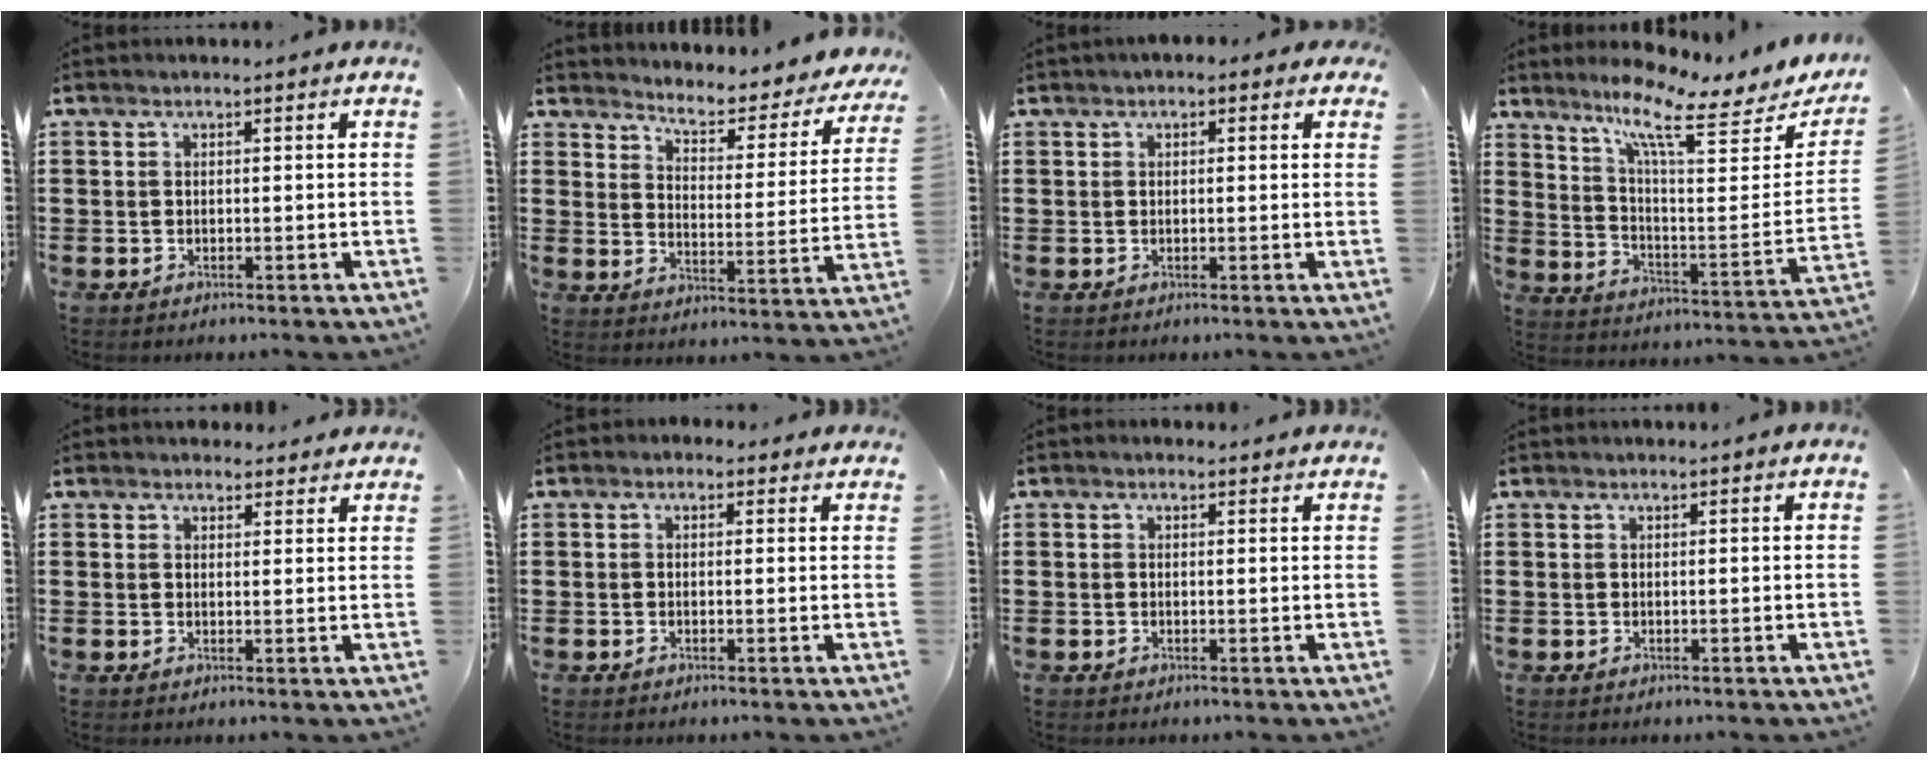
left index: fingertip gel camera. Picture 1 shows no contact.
{"total": 4.1, "force": [3.9, 0.7, 1.0], "torque": [-0.037, -0.036, 0.057]}
{"total": 1.2, "force": [0.4, 0.8, 0.9], "torque": [-0.020, 0.008, 0.005]}
{"total": 9.4, "force": [7.1, 1.2, 6.0], "torque": [-0.128, -0.045, 0.116]}
{"total": 2.5, "force": [2.4, 0.8, 0.2], "torque": [-0.001, -0.004, 0.043]}
{"total": 1.1, "force": [0.6, 0.8, 0.5], "torque": [-0.012, 0.006, 0.011]}
{"total": 1.0, "force": [0.8, 0.6, 0.1], "torque": [-0.004, 0.004, 0.016]}
{"total": 0.0}